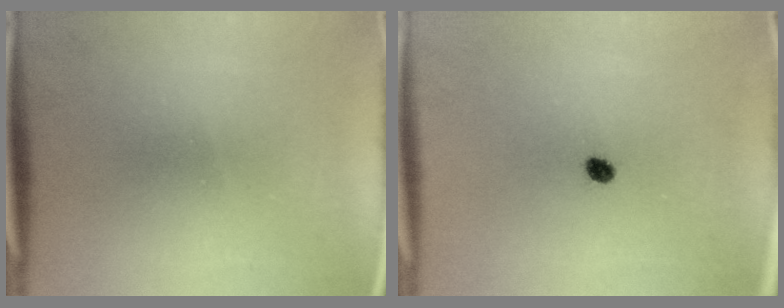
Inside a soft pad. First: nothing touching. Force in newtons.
{"total": 1.7}